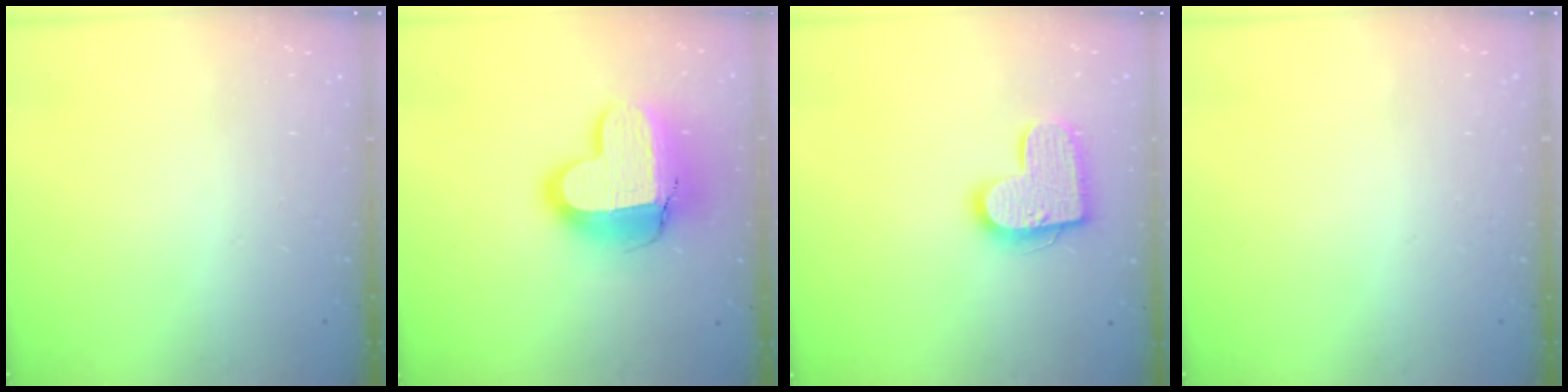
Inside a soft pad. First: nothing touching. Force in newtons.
{"total": 16.9, "press": 16.8, "slide": 1.4}
{"total": 15.7, "press": 15.6, "slide": 0.9}
{"total": 0.0}